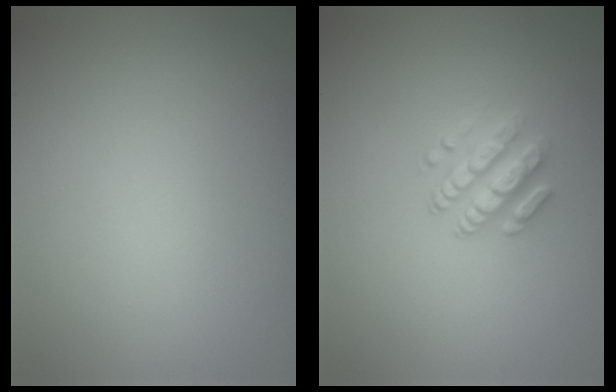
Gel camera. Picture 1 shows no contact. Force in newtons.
{"total": 2.9, "press": 2.5, "slide": 1.6}